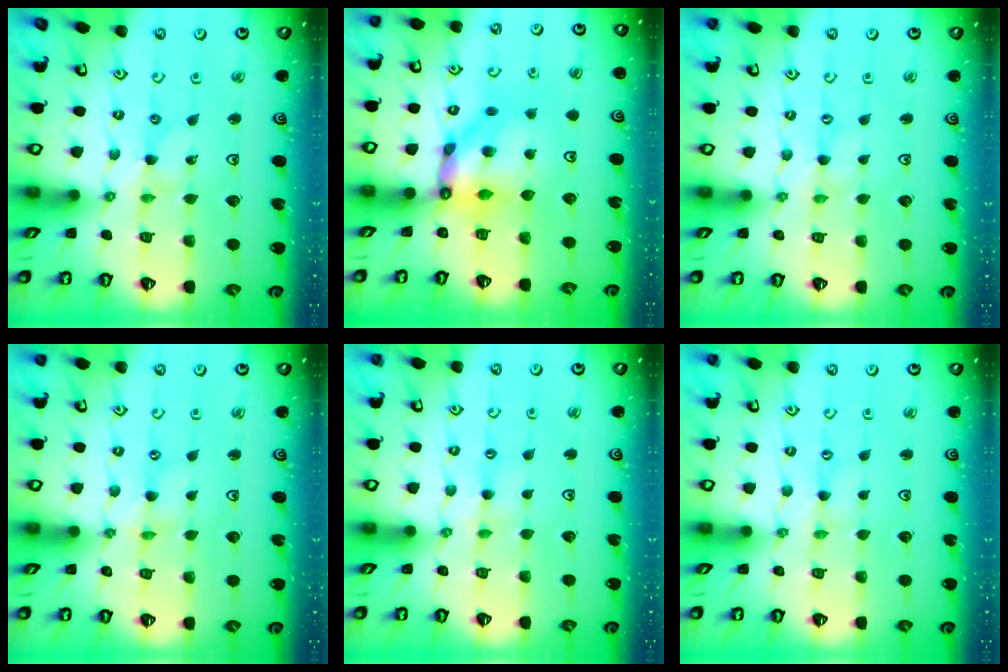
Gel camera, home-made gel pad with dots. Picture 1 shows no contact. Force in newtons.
{"total": 10.6, "press": 10.6, "slide": 1.1}
{"total": 0.0}
{"total": 1.1, "press": 1.1, "slide": 0.1}
{"total": 2.5, "press": 2.5, "slide": 0.3}
{"total": 0.8, "press": 0.8, "slide": 0.2}